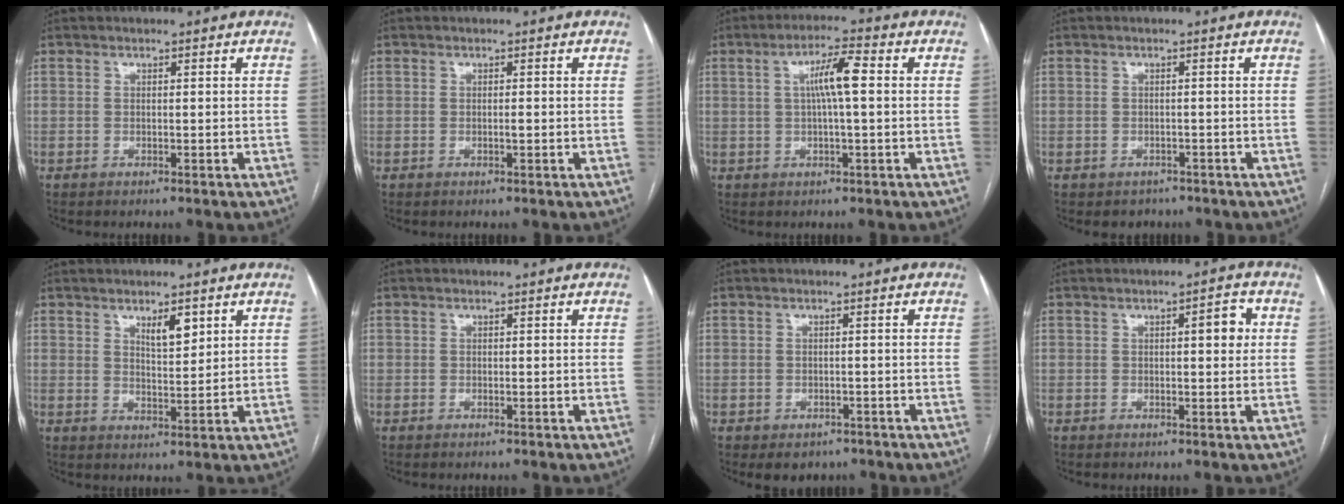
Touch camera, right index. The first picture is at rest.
{"total": 0.7, "force": [-0.1, 0.1, 0.7], "torque": [-0.014, 0.000, -0.002]}
{"total": 6.0, "force": [0.9, 0.4, 6.0], "torque": [-0.107, 0.013, 0.016]}
{"total": 2.2, "force": [-1.6, 1.5, 0.0], "torque": [-0.004, 0.005, -0.021]}
{"total": 4.0, "force": [2.4, 1.1, 3.0], "torque": [-0.052, -0.003, 0.043]}
{"total": 0.0}
{"total": 3.6, "force": [-2.6, 2.4, 0.9], "torque": [0.000, 0.003, -0.029]}
{"total": 3.2, "force": [0.7, 1.0, 3.0], "torque": [-0.036, 0.007, 0.008]}